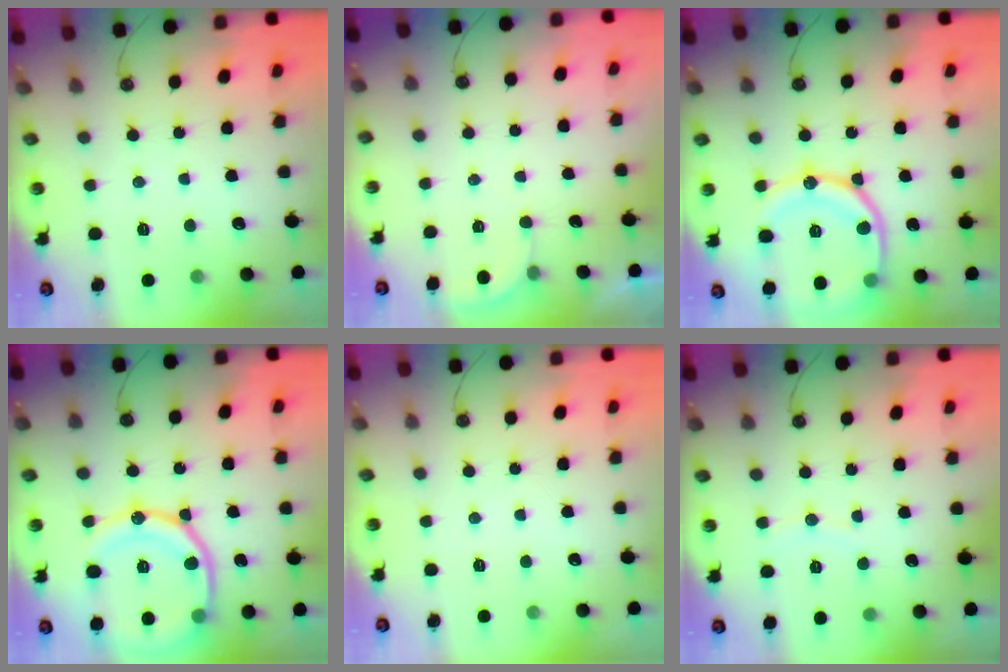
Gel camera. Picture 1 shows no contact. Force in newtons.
{"total": 1.9, "press": 1.9, "slide": 0.1}
{"total": 19.6, "press": 19.5, "slide": 2.1}
{"total": 19.6, "press": 19.5, "slide": 2.1}
{"total": 0.0}
{"total": 3.5, "press": 3.4, "slide": 0.5}